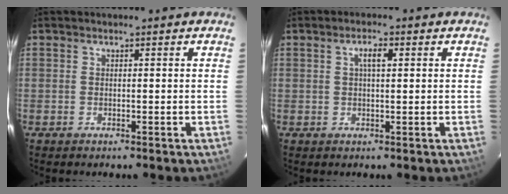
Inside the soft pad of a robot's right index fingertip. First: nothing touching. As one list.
[{"total": 2.6, "force": [0.8, 0.8, 2.3], "torque": [-0.043, 0.007, 0.013]}]